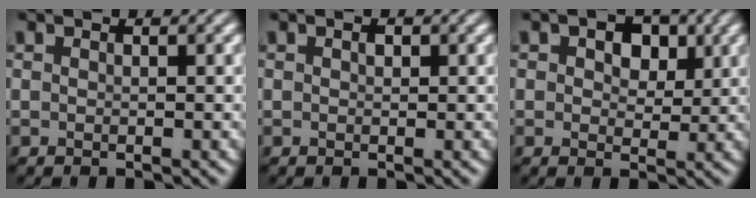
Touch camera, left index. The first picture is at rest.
{"total": 0.6, "force": [0.2, 0.4, 0.4], "torque": [-0.006, 0.000, 0.001]}
{"total": 4.4, "force": [1.7, 2.8, 2.9], "torque": [-0.033, 0.005, 0.008]}